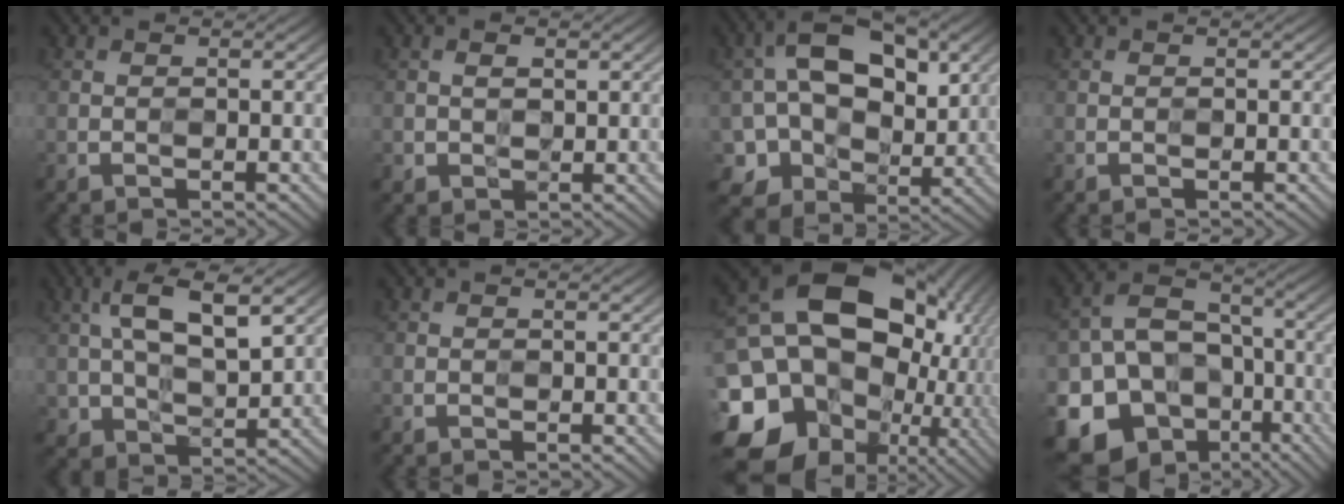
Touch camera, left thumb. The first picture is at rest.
{"total": 2.1, "force": [0.5, 1.4, 1.4], "torque": [-0.029, -0.004, 0.013]}
{"total": 12.5, "force": [2.3, 9.0, 8.4], "torque": [-0.163, 0.000, 0.034]}
{"total": 0.0}
{"total": 10.2, "force": [3.4, 5.3, 8.0], "torque": [-0.169, 0.002, 0.067]}
{"total": 0.0}
{"total": 22.2, "force": [-1.3, 17.4, 13.8], "torque": [-0.332, -0.036, 0.003]}
{"total": 17.7, "force": [-7.8, 13.7, 7.9], "torque": [-0.190, -0.030, -0.130]}